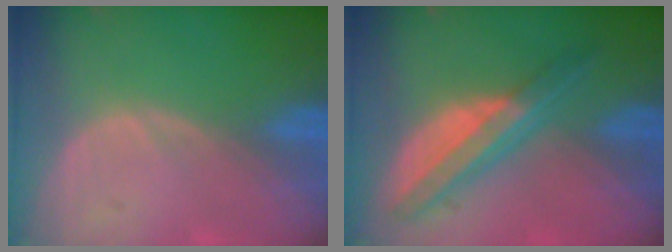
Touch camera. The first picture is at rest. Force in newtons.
{"total": 7.6, "press": 6.4, "slide": 4.1}